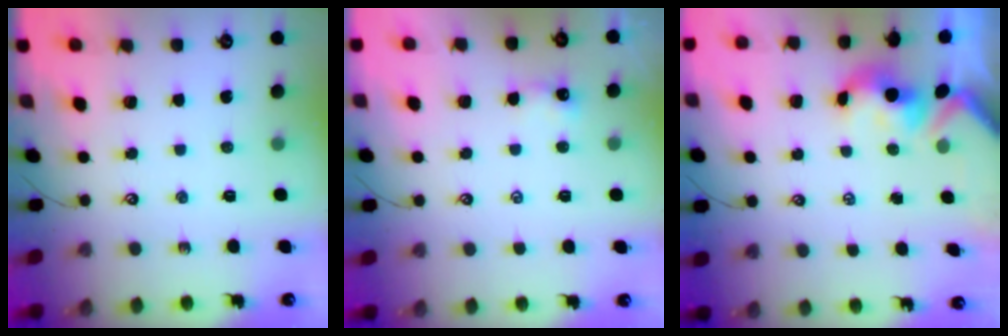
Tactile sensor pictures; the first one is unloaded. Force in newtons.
{"total": 0.0}
{"total": 1.5, "press": 1.3, "slide": 0.7}